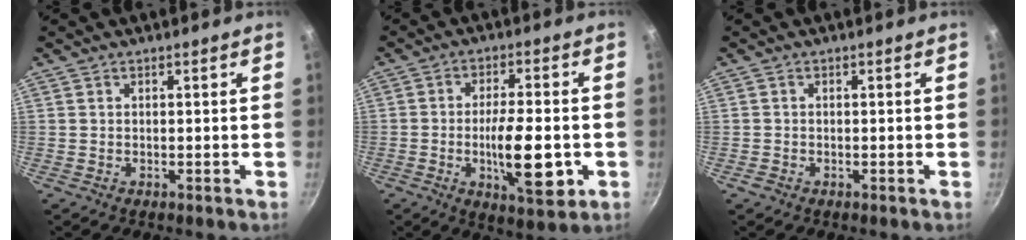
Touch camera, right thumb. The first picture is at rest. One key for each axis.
{"total": 12.7, "fx": -2.9, "fy": 4.5, "fz": 11.5, "tx": -0.173, "ty": 0.007, "tz": -0.042}
{"total": 1.1, "fx": -0.7, "fy": 0.8, "fz": 0.4, "tx": -0.008, "ty": 0.002, "tz": -0.012}